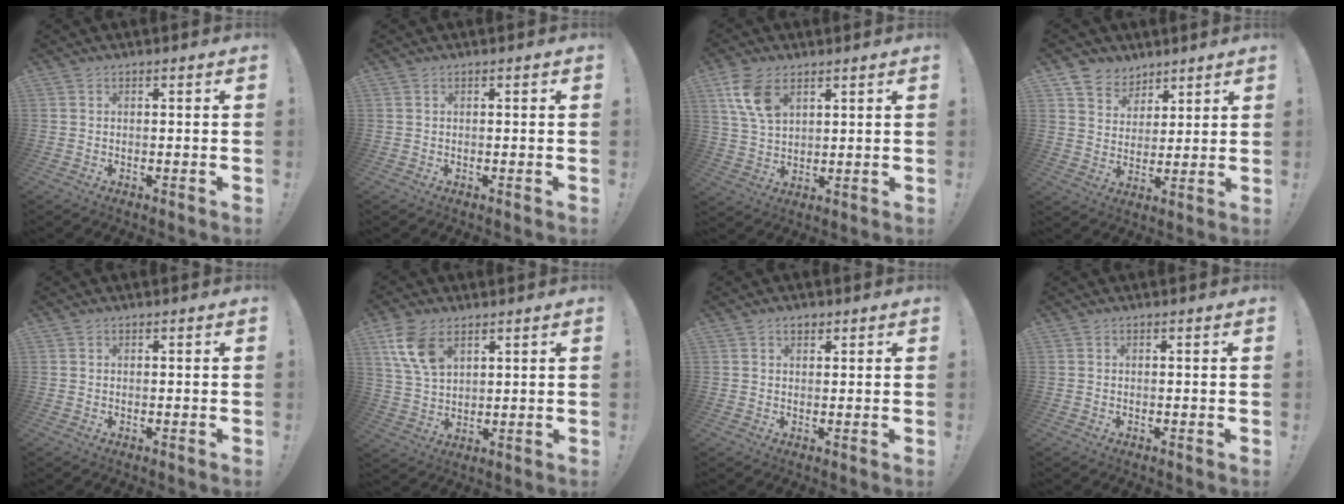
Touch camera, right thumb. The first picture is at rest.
{"total": 0.0}
{"total": 10.0, "force": [5.2, 5.8, 6.3], "torque": [-0.123, -0.013, 0.101]}
{"total": 6.9, "force": [4.7, 5.1, 0.1], "torque": [-0.008, -0.043, 0.094]}
{"total": 0.0}
{"total": 10.8, "force": [5.7, 6.3, 6.7], "torque": [-0.131, -0.013, 0.111]}
{"total": 2.0, "force": [1.3, 1.2, 1.0], "torque": [-0.009, -0.005, 0.021]}
{"total": 0.0}